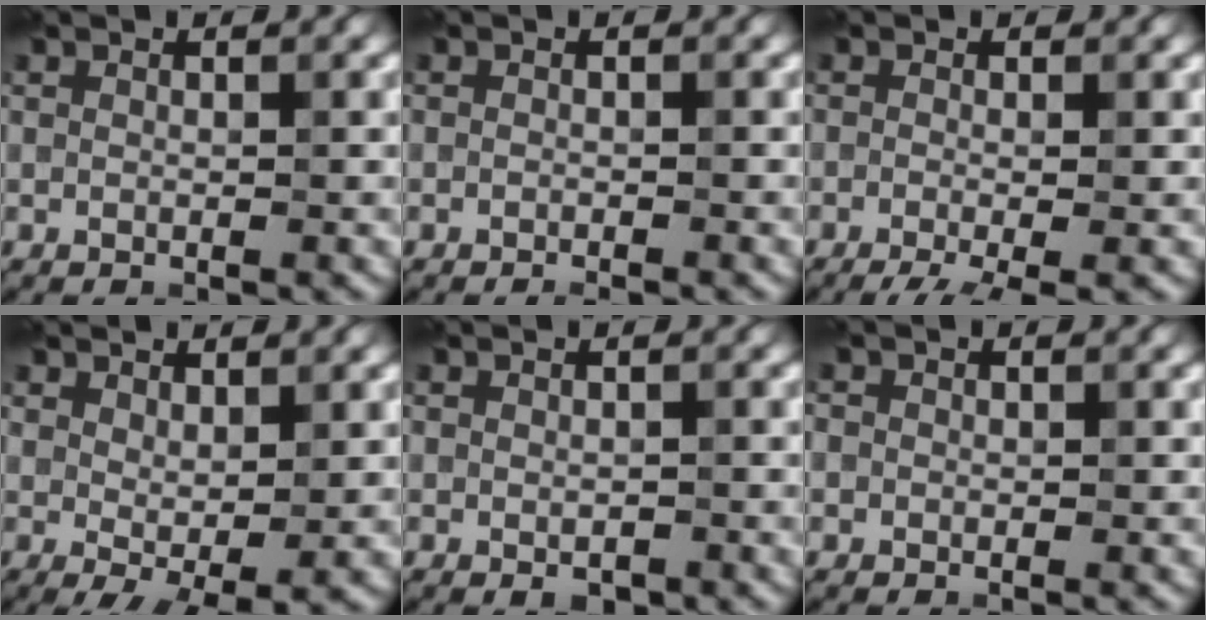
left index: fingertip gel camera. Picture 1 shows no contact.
{"total": 0.9, "force": [-0.7, 0.1, 0.4], "torque": [-0.006, -0.003, -0.012]}
{"total": 4.1, "force": [-2.1, 1.2, 3.3], "torque": [-0.048, -0.010, -0.035]}
{"total": 2.8, "force": [0.6, 0.9, 2.6], "torque": [-0.045, -0.011, 0.019]}
{"total": 1.3, "force": [-0.5, 0.7, 1.0], "torque": [-0.014, -0.005, -0.006]}
{"total": 1.6, "force": [0.2, 1.5, 0.4], "torque": [0.003, 0.004, -0.008]}